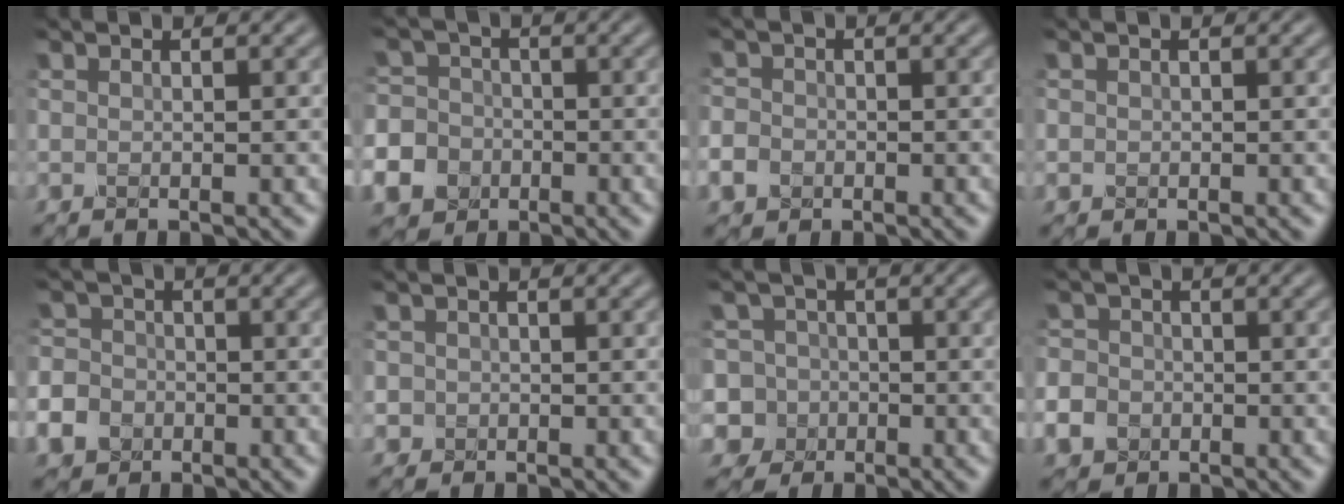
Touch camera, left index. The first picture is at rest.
{"total": 11.5, "force": [-5.6, 9.7, 2.7], "torque": [-0.076, -0.033, -0.128]}
{"total": 2.8, "force": [-1.1, 2.3, 1.0], "torque": [-0.018, -0.004, -0.024]}
{"total": 0.6, "force": [-0.1, 0.6, 0.1], "torque": [0.001, -0.004, -0.004]}
{"total": 5.8, "force": [-2.8, 4.8, 1.8], "torque": [-0.039, -0.018, -0.066]}
{"total": 1.4, "force": [-0.3, 1.3, 0.2], "torque": [0.008, -0.001, -0.003]}
{"total": 8.0, "force": [-2.5, 7.4, 1.4], "torque": [-0.037, 0.007, -0.082]}
{"total": 4.8, "force": [-2.0, 4.0, 1.5], "torque": [-0.028, -0.013, -0.051]}